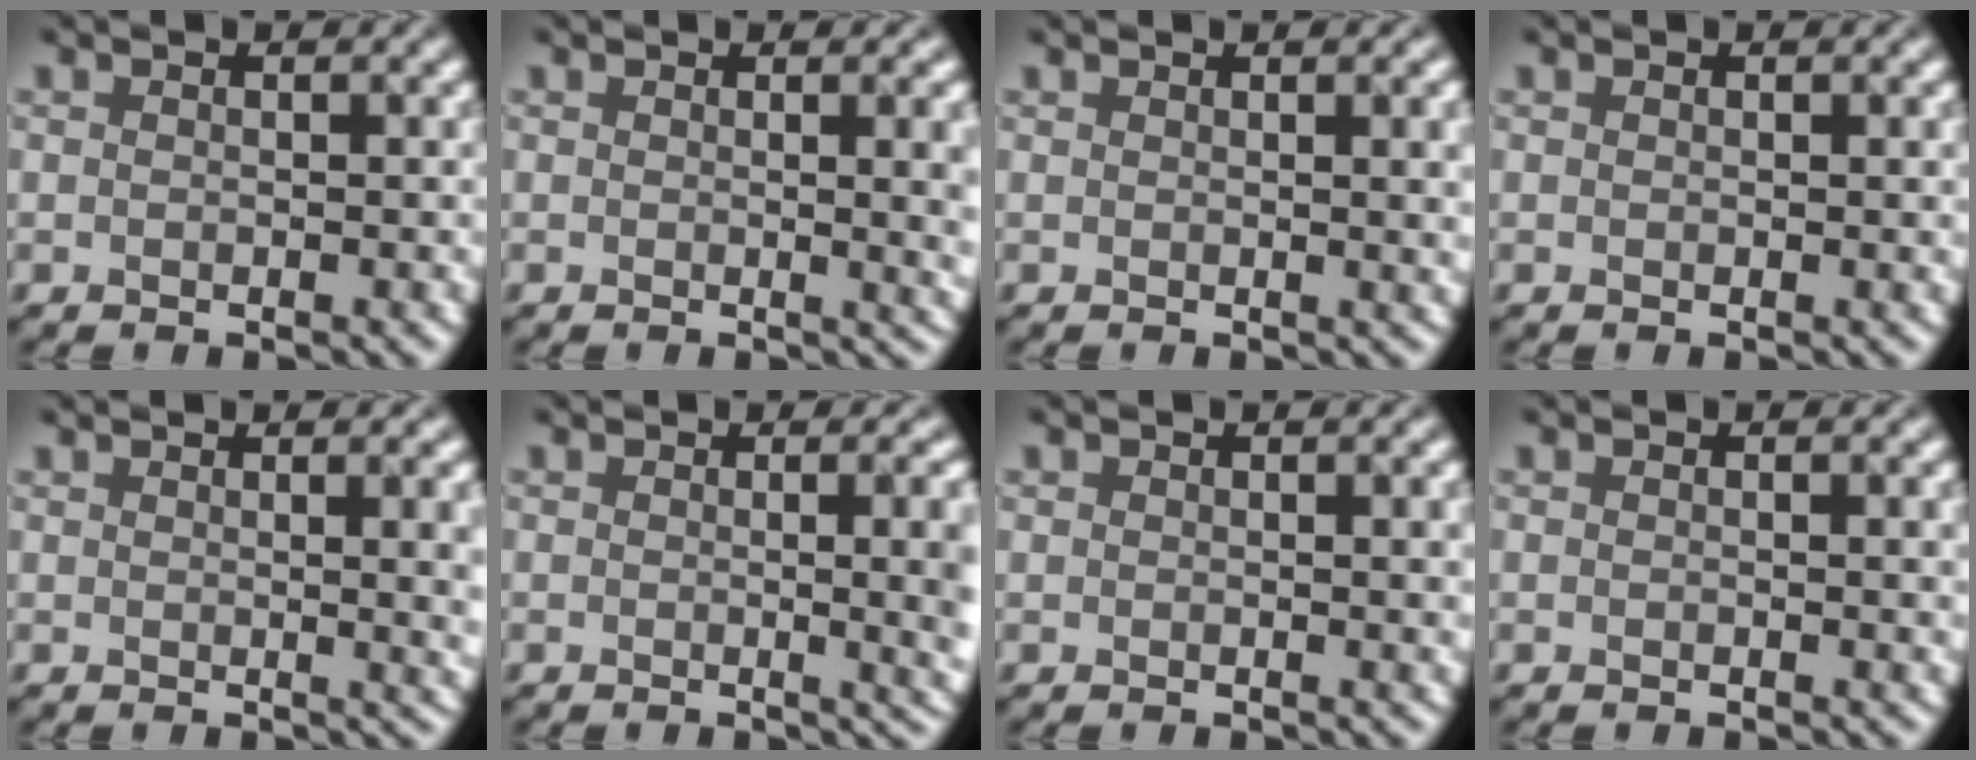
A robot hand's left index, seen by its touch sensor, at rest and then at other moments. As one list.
[{"total": 4.7, "force": [0.5, 1.6, 4.4], "torque": [-0.033, 0.002, 0.010]}, {"total": 3.3, "force": [1.1, 1.1, 2.9], "torque": [-0.023, 0.005, 0.014]}, {"total": 0.6, "force": [0.3, 0.1, 0.5], "torque": [-0.003, 0.002, 0.004]}, {"total": 5.1, "force": [1.5, 1.9, 4.5], "torque": [-0.029, 0.008, 0.024]}, {"total": 7.0, "force": [0.0, 2.8, 6.4], "torque": [-0.038, 0.001, 0.003]}, {"total": 1.7, "force": [0.7, 0.5, 1.5], "torque": [-0.014, 0.000, 0.013]}, {"total": 1.6, "force": [0.3, 0.4, 1.5], "torque": [-0.015, 0.003, 0.001]}]